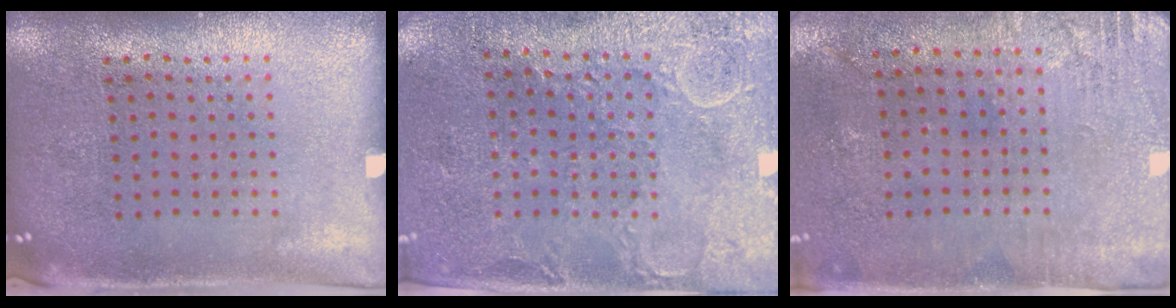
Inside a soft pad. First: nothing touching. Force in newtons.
{"total": 2.9, "press": 2.6, "slide": 1.2}
{"total": 2.8, "press": 2.4, "slide": 1.5}